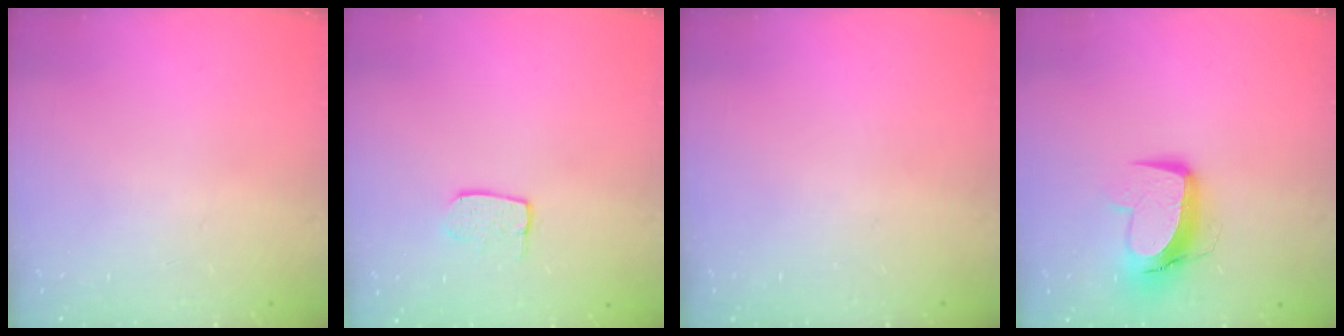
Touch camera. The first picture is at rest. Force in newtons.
{"total": 5.5, "press": 5.5, "slide": 0.3}
{"total": 0.0}
{"total": 11.8, "press": 11.7, "slide": 1.2}